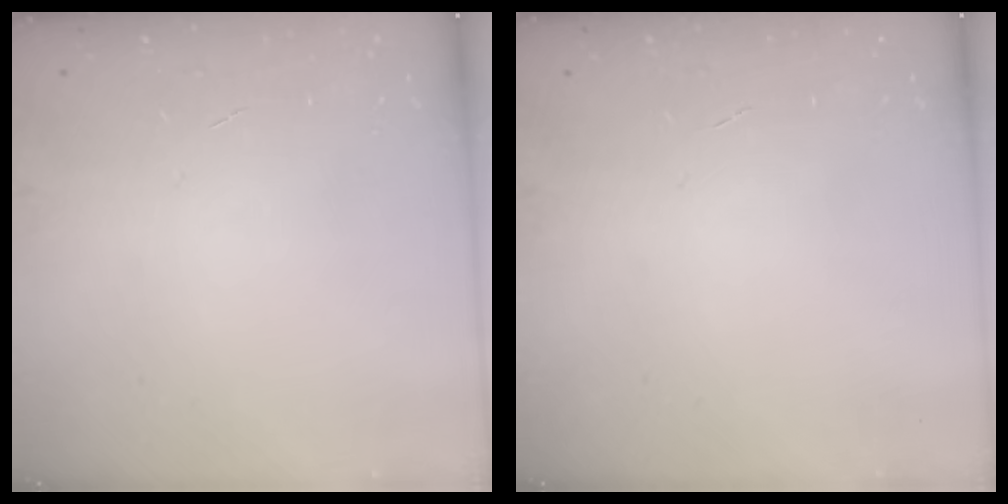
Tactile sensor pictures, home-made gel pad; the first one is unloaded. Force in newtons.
{"total": 0.0}